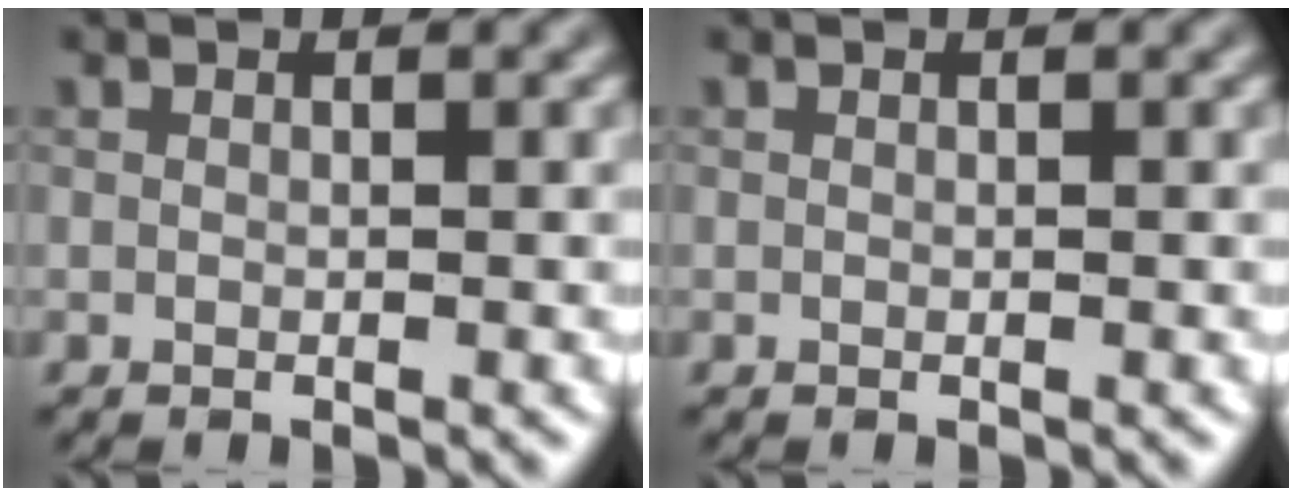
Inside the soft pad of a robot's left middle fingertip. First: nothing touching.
{"total": 0.0}